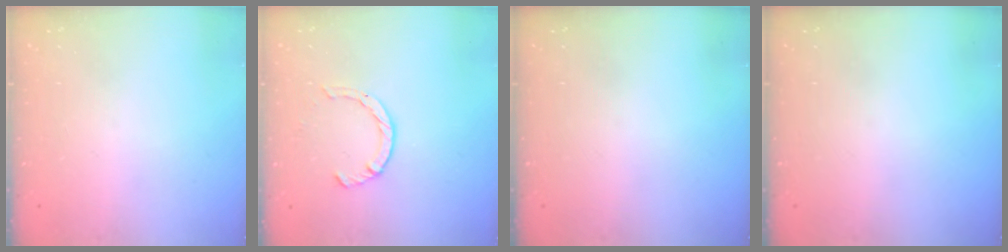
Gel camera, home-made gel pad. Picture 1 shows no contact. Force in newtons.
{"total": 2.4, "press": 2.4, "slide": 0.2}
{"total": 0.0}
{"total": 0.0}